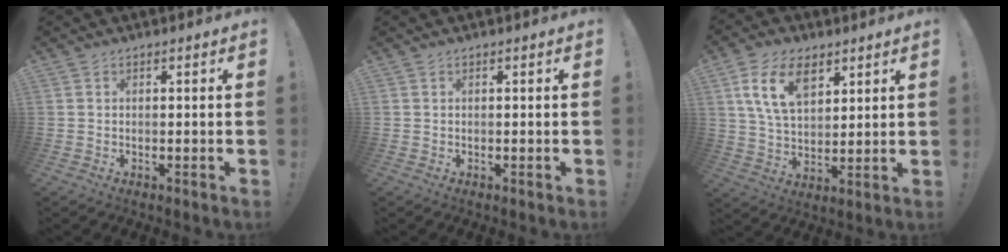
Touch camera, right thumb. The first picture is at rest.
{"total": 0.0}
{"total": 13.6, "force": [7.3, 8.4, 7.9], "torque": [-0.148, -0.008, 0.141]}